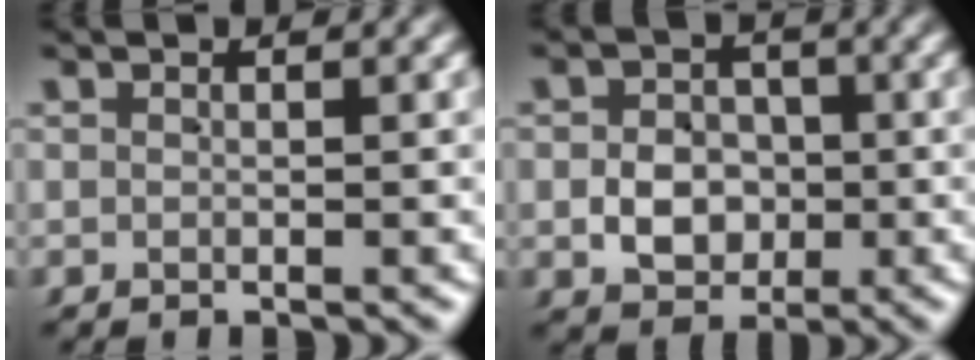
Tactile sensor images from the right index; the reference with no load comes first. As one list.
[{"total": 4.5, "force": [-0.9, 3.9, 2.1], "torque": [-0.022, -0.009, -0.008]}]